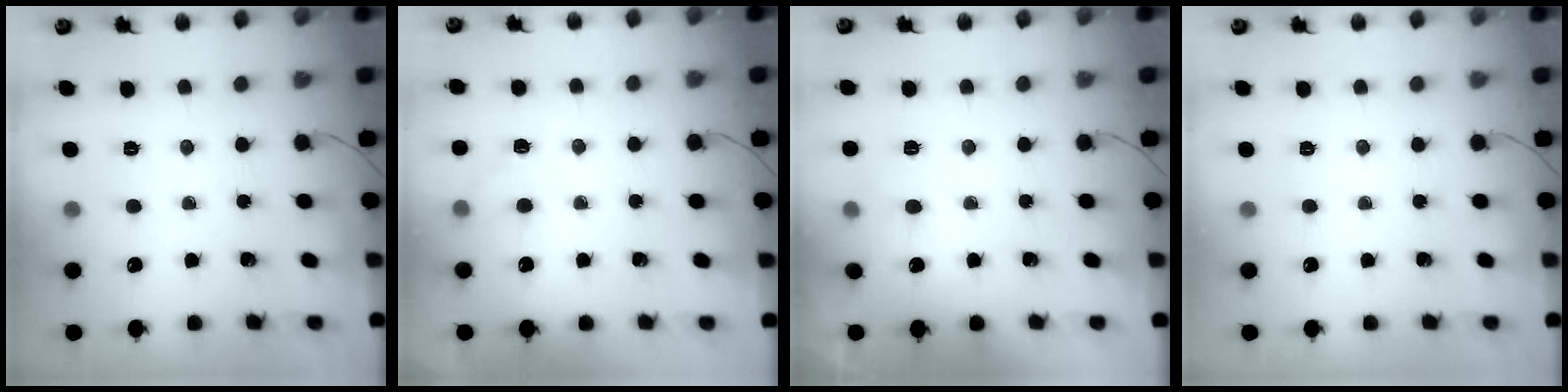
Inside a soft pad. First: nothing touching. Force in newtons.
{"total": 6.1, "press": 5.9, "slide": 1.6}
{"total": 3.9, "press": 3.5, "slide": 1.8}
{"total": 0.0}